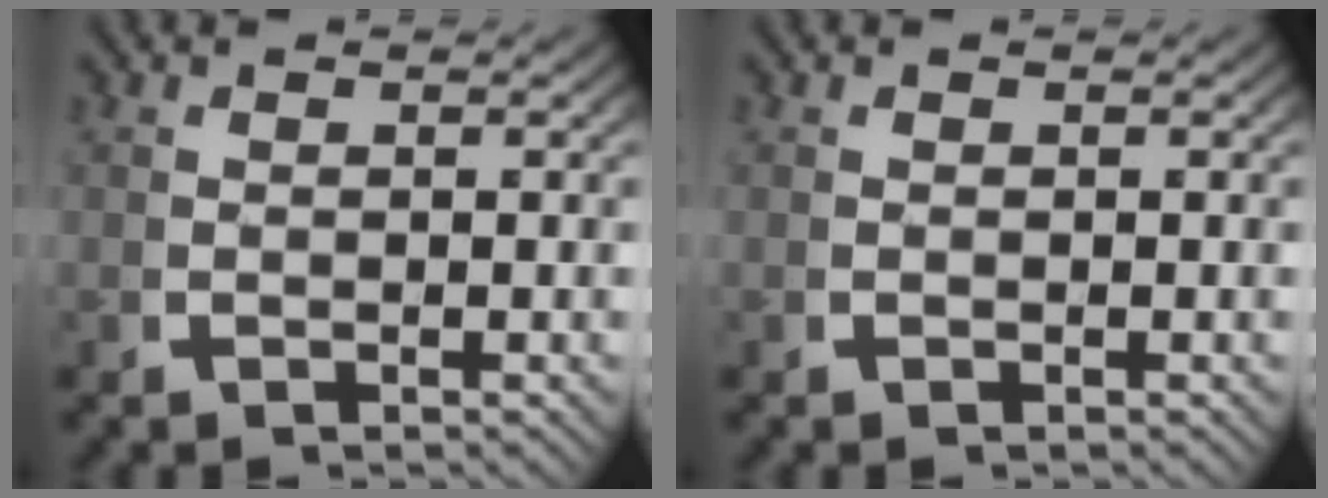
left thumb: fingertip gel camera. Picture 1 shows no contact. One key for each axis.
{"total": 0.0}